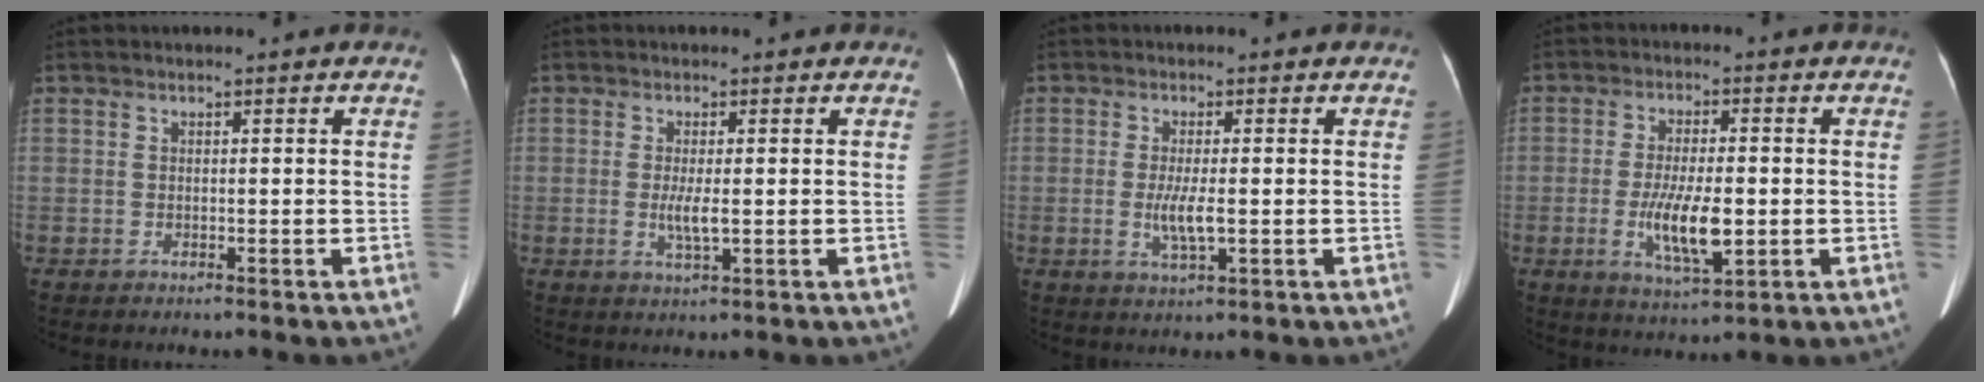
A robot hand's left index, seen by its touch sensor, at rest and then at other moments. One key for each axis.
{"total": 3.0, "fx": -0.3, "fy": 0.5, "fz": 2.9, "tx": -0.061, "ty": -0.006, "tz": -0.003}
{"total": 4.0, "fx": -0.6, "fy": 0.7, "fz": 3.9, "tx": -0.082, "ty": -0.007, "tz": -0.009}
{"total": 8.4, "fx": -1.7, "fy": 2.2, "fz": 7.9, "tx": -0.153, "ty": -0.012, "tz": -0.026}